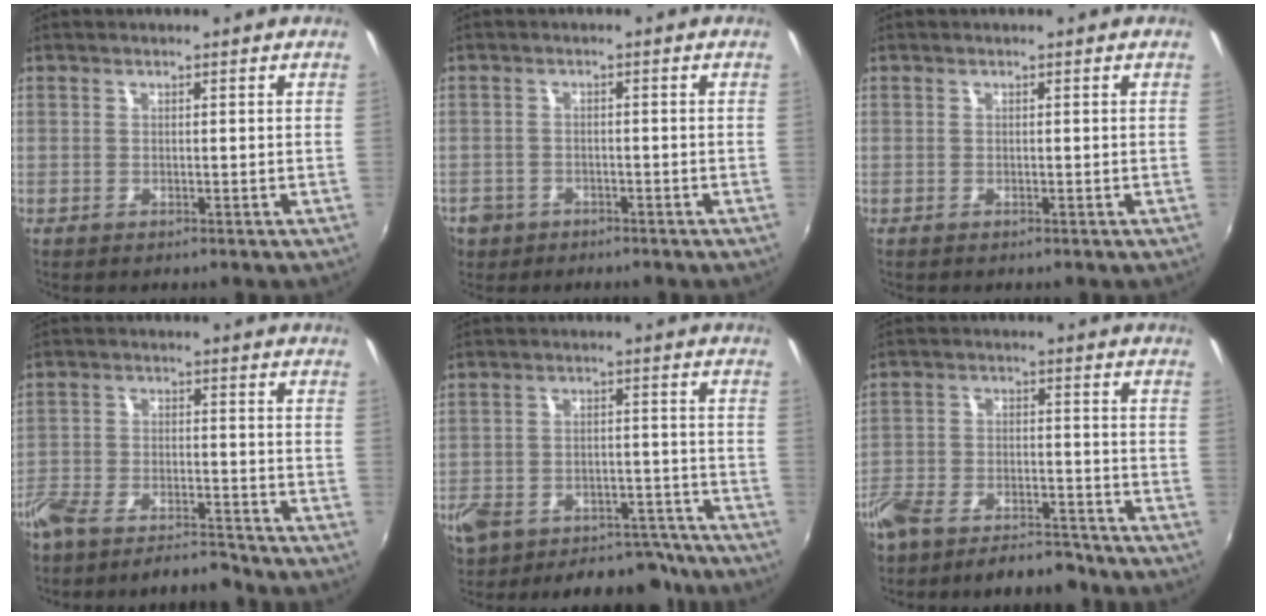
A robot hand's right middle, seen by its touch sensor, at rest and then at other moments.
{"total": 5.8, "force": [-3.2, 4.5, 1.7], "torque": [-0.062, -0.002, -0.051]}
{"total": 0.0}
{"total": 10.0, "force": [-9.2, 2.1, 3.4], "torque": [-0.090, 0.001, -0.156]}
{"total": 15.6, "force": [-12.2, 8.1, 5.4], "torque": [-0.141, 0.019, -0.158]}
{"total": 11.9, "force": [-10.0, 4.6, 4.7], "torque": [-0.116, 0.008, -0.156]}